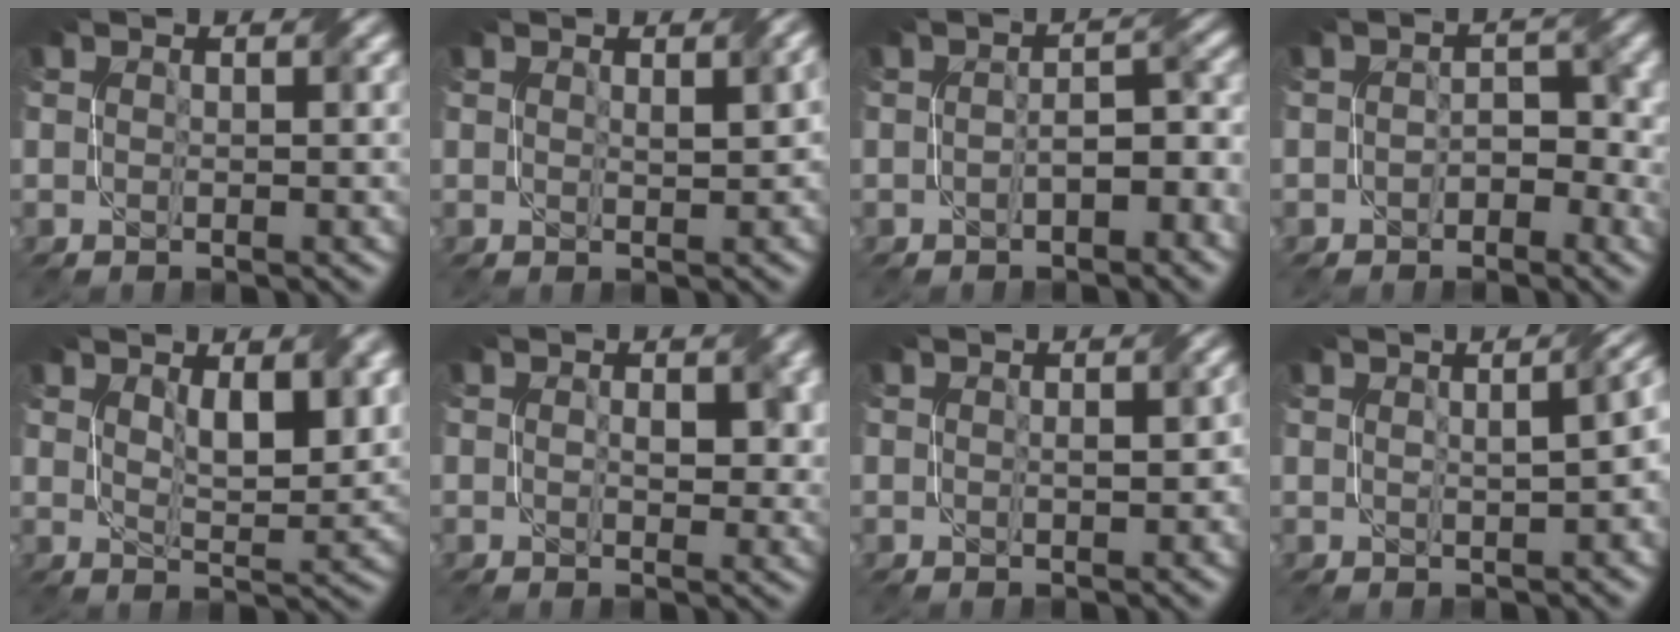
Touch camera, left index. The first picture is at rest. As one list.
[{"total": 1.7, "force": [0.6, 0.7, 1.5], "torque": [-0.017, 0.005, 0.019]}, {"total": 3.1, "force": [-1.2, 1.3, 2.5], "torque": [-0.038, 0.011, -0.013]}, {"total": 2.4, "force": [-0.9, 1.6, 1.4], "torque": [-0.013, 0.008, -0.007]}, {"total": 4.5, "force": [2.1, 1.7, 3.7], "torque": [-0.062, -0.001, 0.048]}, {"total": 2.7, "force": [0.5, 1.6, 2.2], "torque": [-0.030, 0.001, 0.015]}, {"total": 1.7, "force": [-0.1, 0.9, 1.4], "torque": [-0.019, 0.001, 0.012]}, {"total": 6.0, "force": [0.7, 2.8, 5.2], "torque": [-0.034, 0.019, 0.020]}]